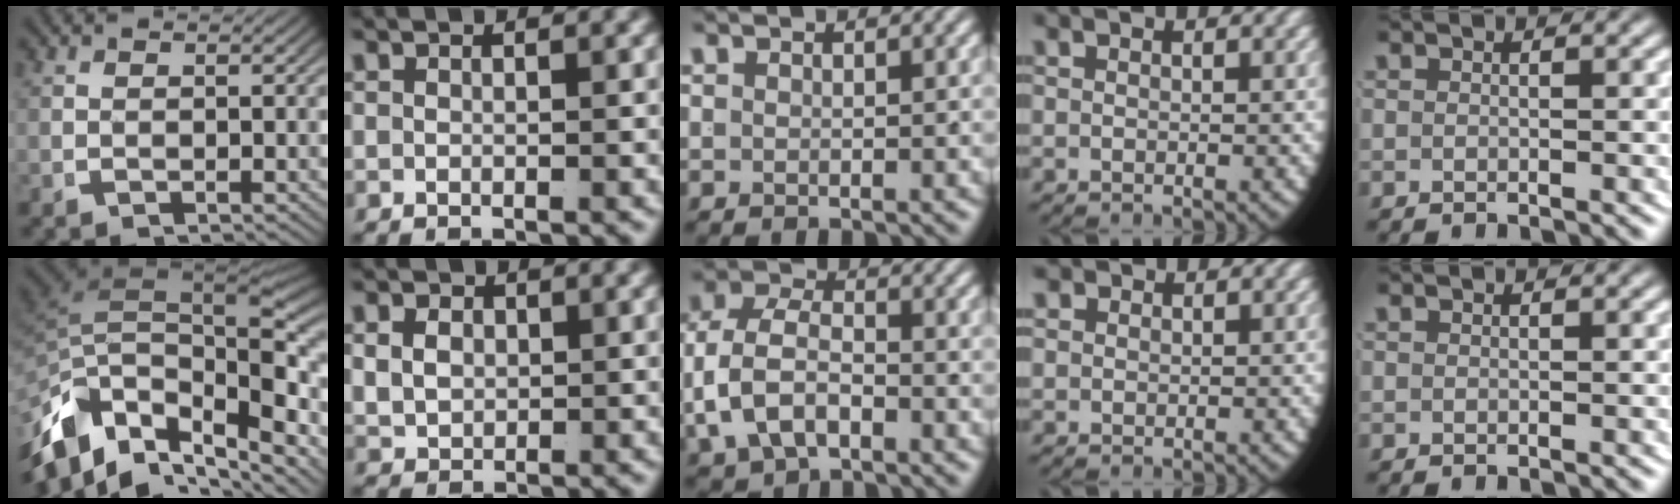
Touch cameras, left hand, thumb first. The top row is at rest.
{"thumb": {"total": 18.9, "force": [-1.7, 11.8, 14.6], "torque": [-0.274, -0.037, -0.013]}, "index": {"total": 2.5, "force": [0.6, 2.0, 1.4], "torque": [-0.030, -0.013, 0.025]}, "middle": {"total": 6.0, "force": [-0.9, 4.4, 4.1], "torque": [-0.095, -0.024, -0.002]}, "ring": {"total": 1.1, "force": [0.7, 0.7, 0.4], "torque": [-0.018, -0.006, 0.021]}}